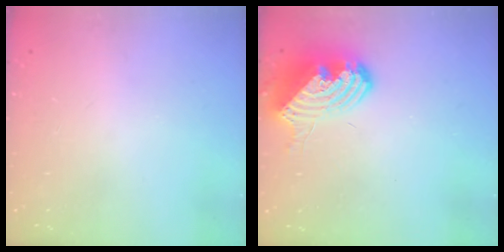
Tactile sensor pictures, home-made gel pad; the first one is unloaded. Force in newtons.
{"total": 13.5, "press": 13.5, "slide": 1.5}